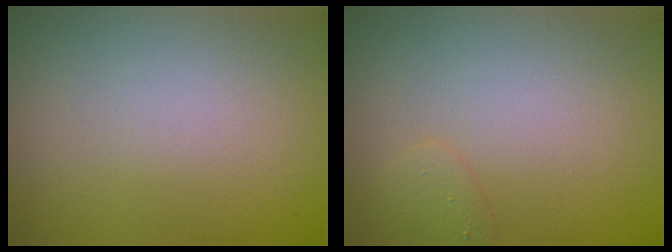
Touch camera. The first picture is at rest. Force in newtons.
{"total": 1.1, "press": 1.1, "slide": 0.0}